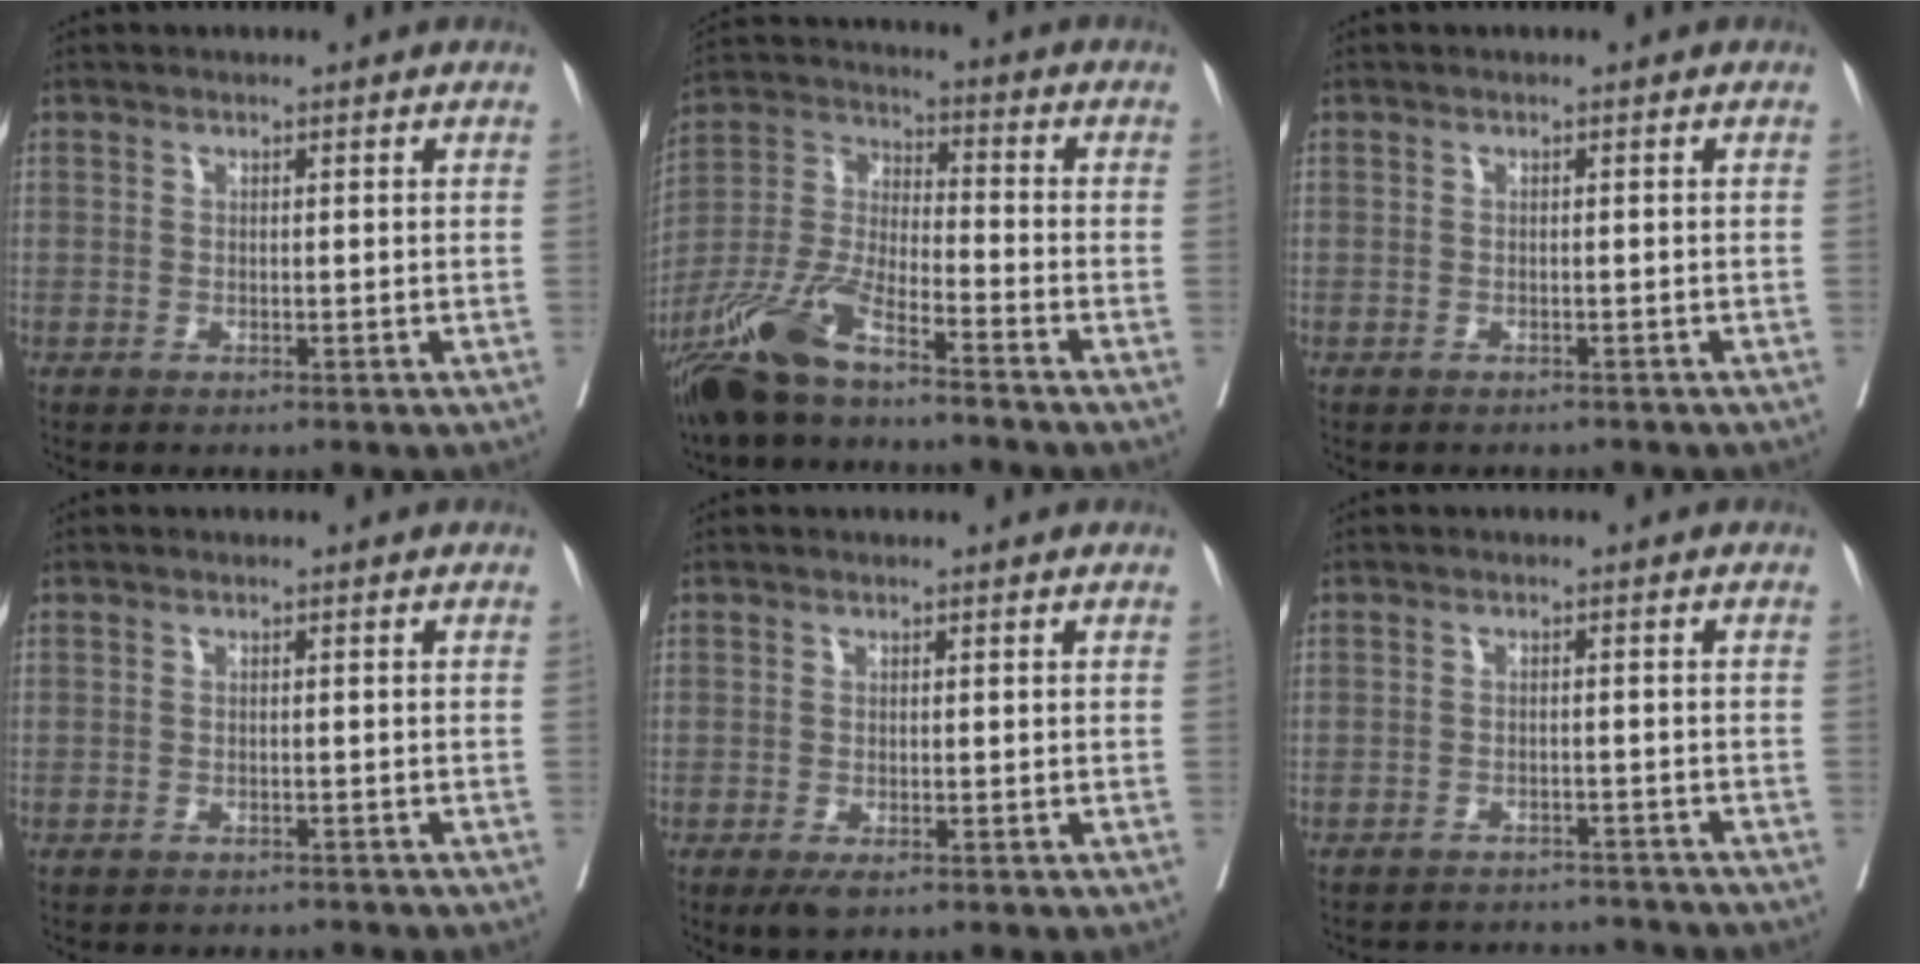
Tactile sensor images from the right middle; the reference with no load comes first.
{"total": 14.9, "force": [-11.2, 1.3, 9.7], "torque": [-0.208, -0.022, -0.214]}
{"total": 1.5, "force": [-1.4, 0.6, 0.2], "torque": [-0.007, -0.002, -0.020]}
{"total": 5.0, "force": [-4.8, 1.1, 0.9], "torque": [-0.005, -0.006, -0.060]}
{"total": 2.2, "force": [-1.3, 0.7, 1.6], "torque": [-0.023, -0.006, -0.018]}
{"total": 9.4, "force": [-9.3, 1.7, 0.8], "torque": [-0.015, 0.015, -0.117]}